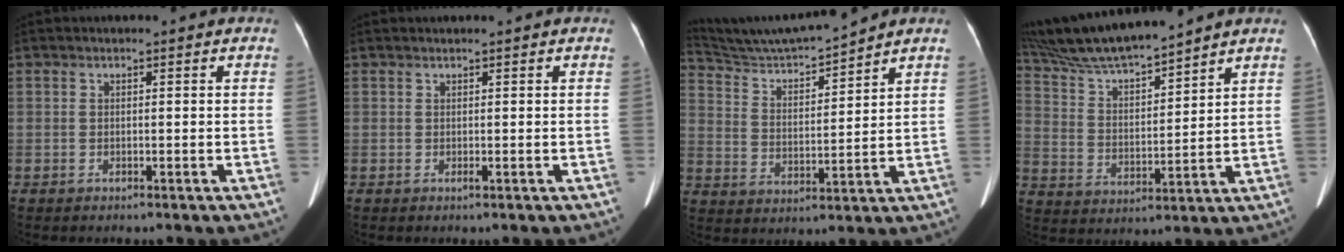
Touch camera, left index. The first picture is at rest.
{"total": 0.6, "force": [0.2, 0.0, 0.5], "torque": [-0.008, 0.002, 0.003]}
{"total": 11.9, "force": [11.4, -1.2, 3.3], "torque": [-0.074, 0.006, 0.214]}
{"total": 13.4, "force": [12.3, 0.3, 5.3], "torque": [-0.108, 0.013, 0.234]}